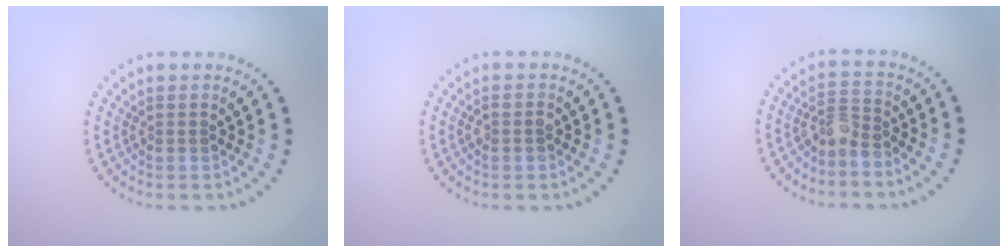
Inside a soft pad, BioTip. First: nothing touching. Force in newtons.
{"total": 1.2, "press": 1.2, "slide": 0.3}
{"total": 2.1, "press": 1.6, "slide": 1.3}